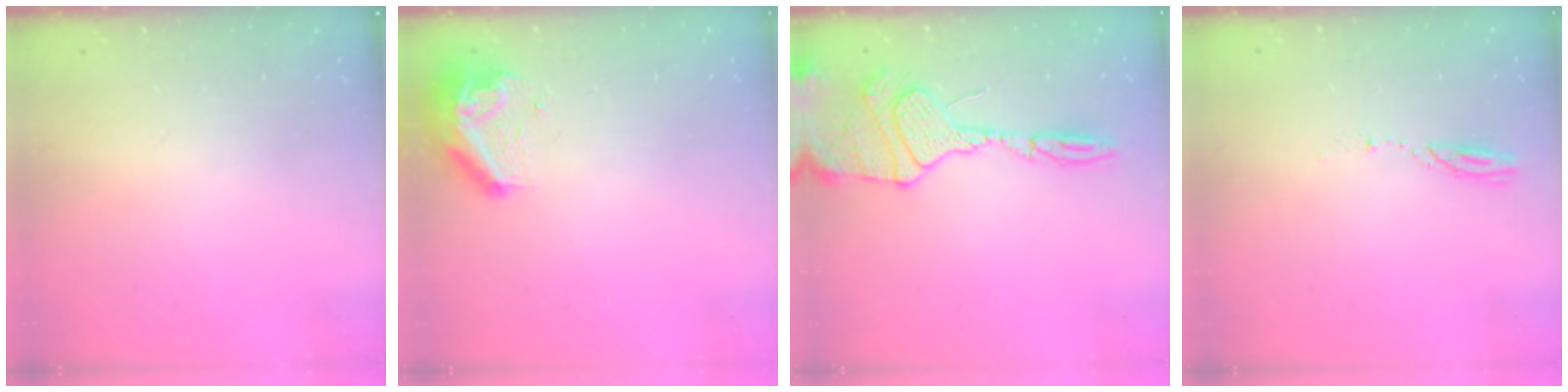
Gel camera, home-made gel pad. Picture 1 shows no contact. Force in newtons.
{"total": 8.4, "press": 8.4, "slide": 0.4}
{"total": 25.6, "press": 19.4, "slide": 16.7}
{"total": 3.3, "press": 3.3, "slide": 0.3}